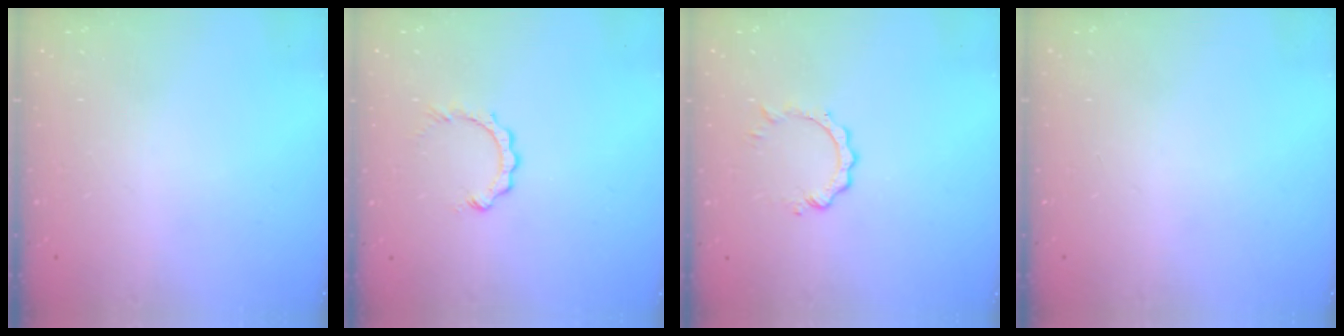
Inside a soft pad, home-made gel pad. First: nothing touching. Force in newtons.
{"total": 2.9, "press": 2.9, "slide": 0.3}
{"total": 2.8, "press": 2.8, "slide": 0.4}
{"total": 0.0}